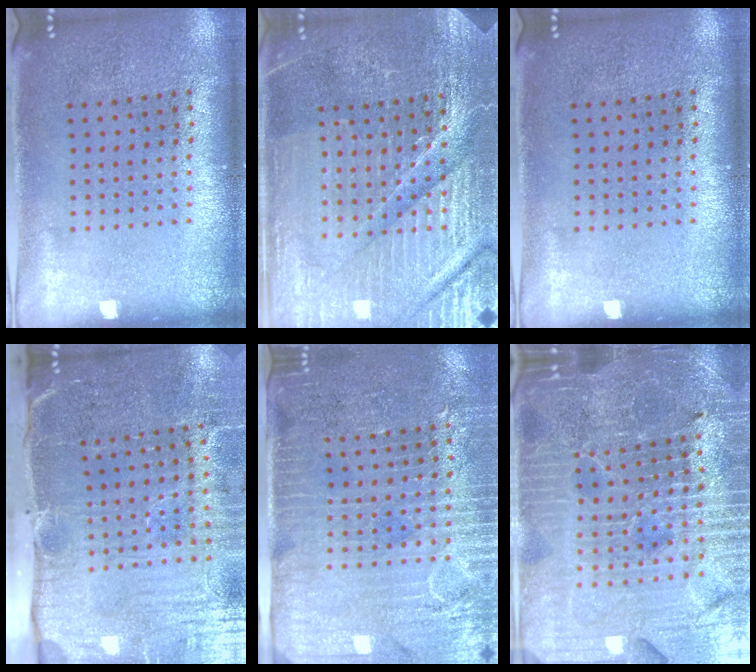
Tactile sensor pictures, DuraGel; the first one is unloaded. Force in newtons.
{"total": 4.9, "press": 4.6, "slide": 1.7}
{"total": 0.0}
{"total": 5.3, "press": 4.4, "slide": 2.9}
{"total": 3.6, "press": 3.1, "slide": 1.9}
{"total": 5.4, "press": 5.0, "slide": 1.9}